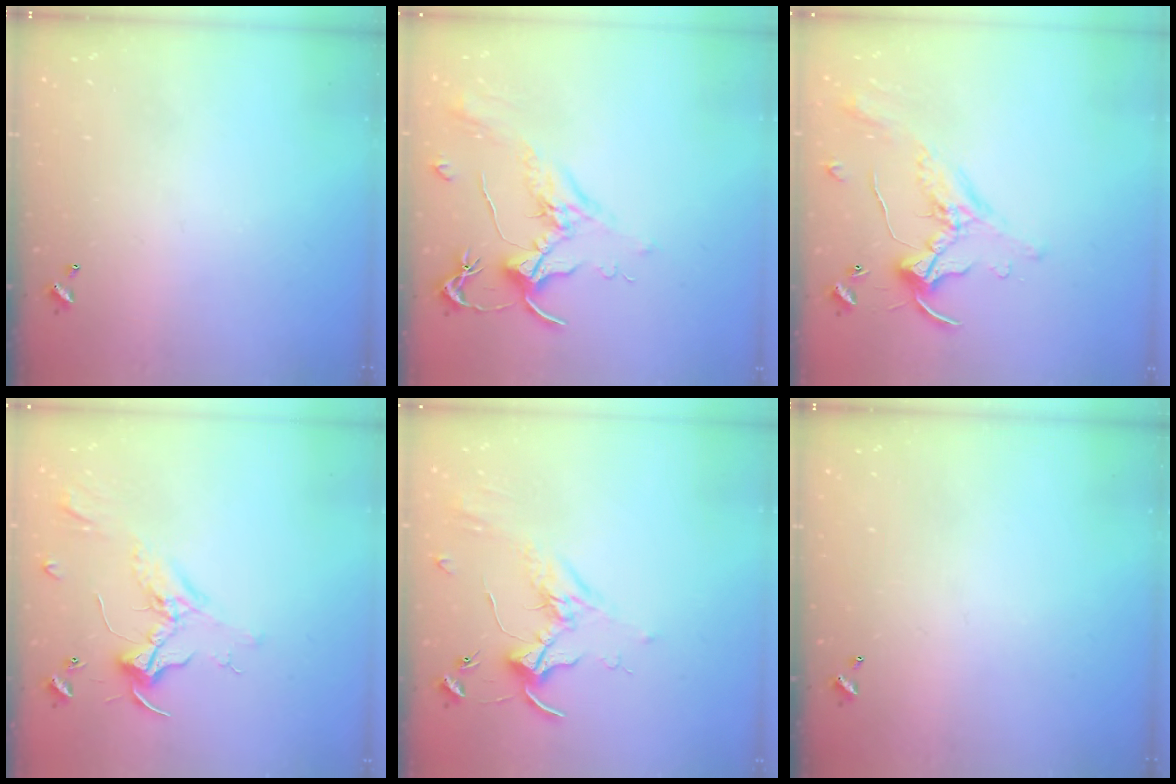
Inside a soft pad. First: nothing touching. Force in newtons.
{"total": 1.8, "press": 1.7, "slide": 0.8}
{"total": 1.1, "press": 1.0, "slide": 0.4}
{"total": 2.4, "press": 2.3, "slide": 0.7}
{"total": 1.8, "press": 1.8, "slide": 0.4}
{"total": 0.0}